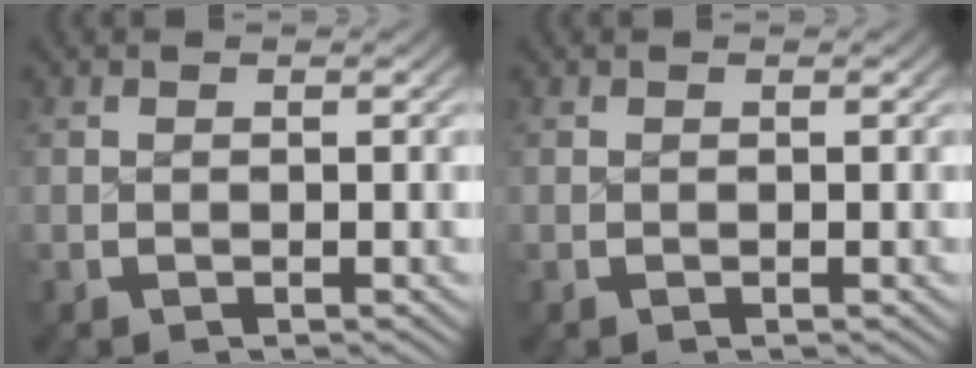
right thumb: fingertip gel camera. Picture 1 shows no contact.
{"total": 0.0}